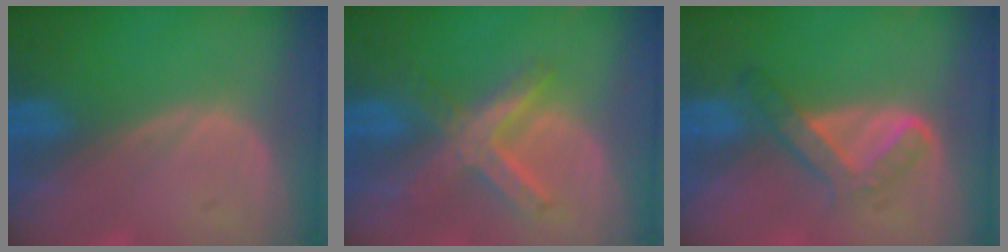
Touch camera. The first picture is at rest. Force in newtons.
{"total": 7.6, "press": 6.5, "slide": 3.8}
{"total": 4.9, "press": 4.8, "slide": 1.0}